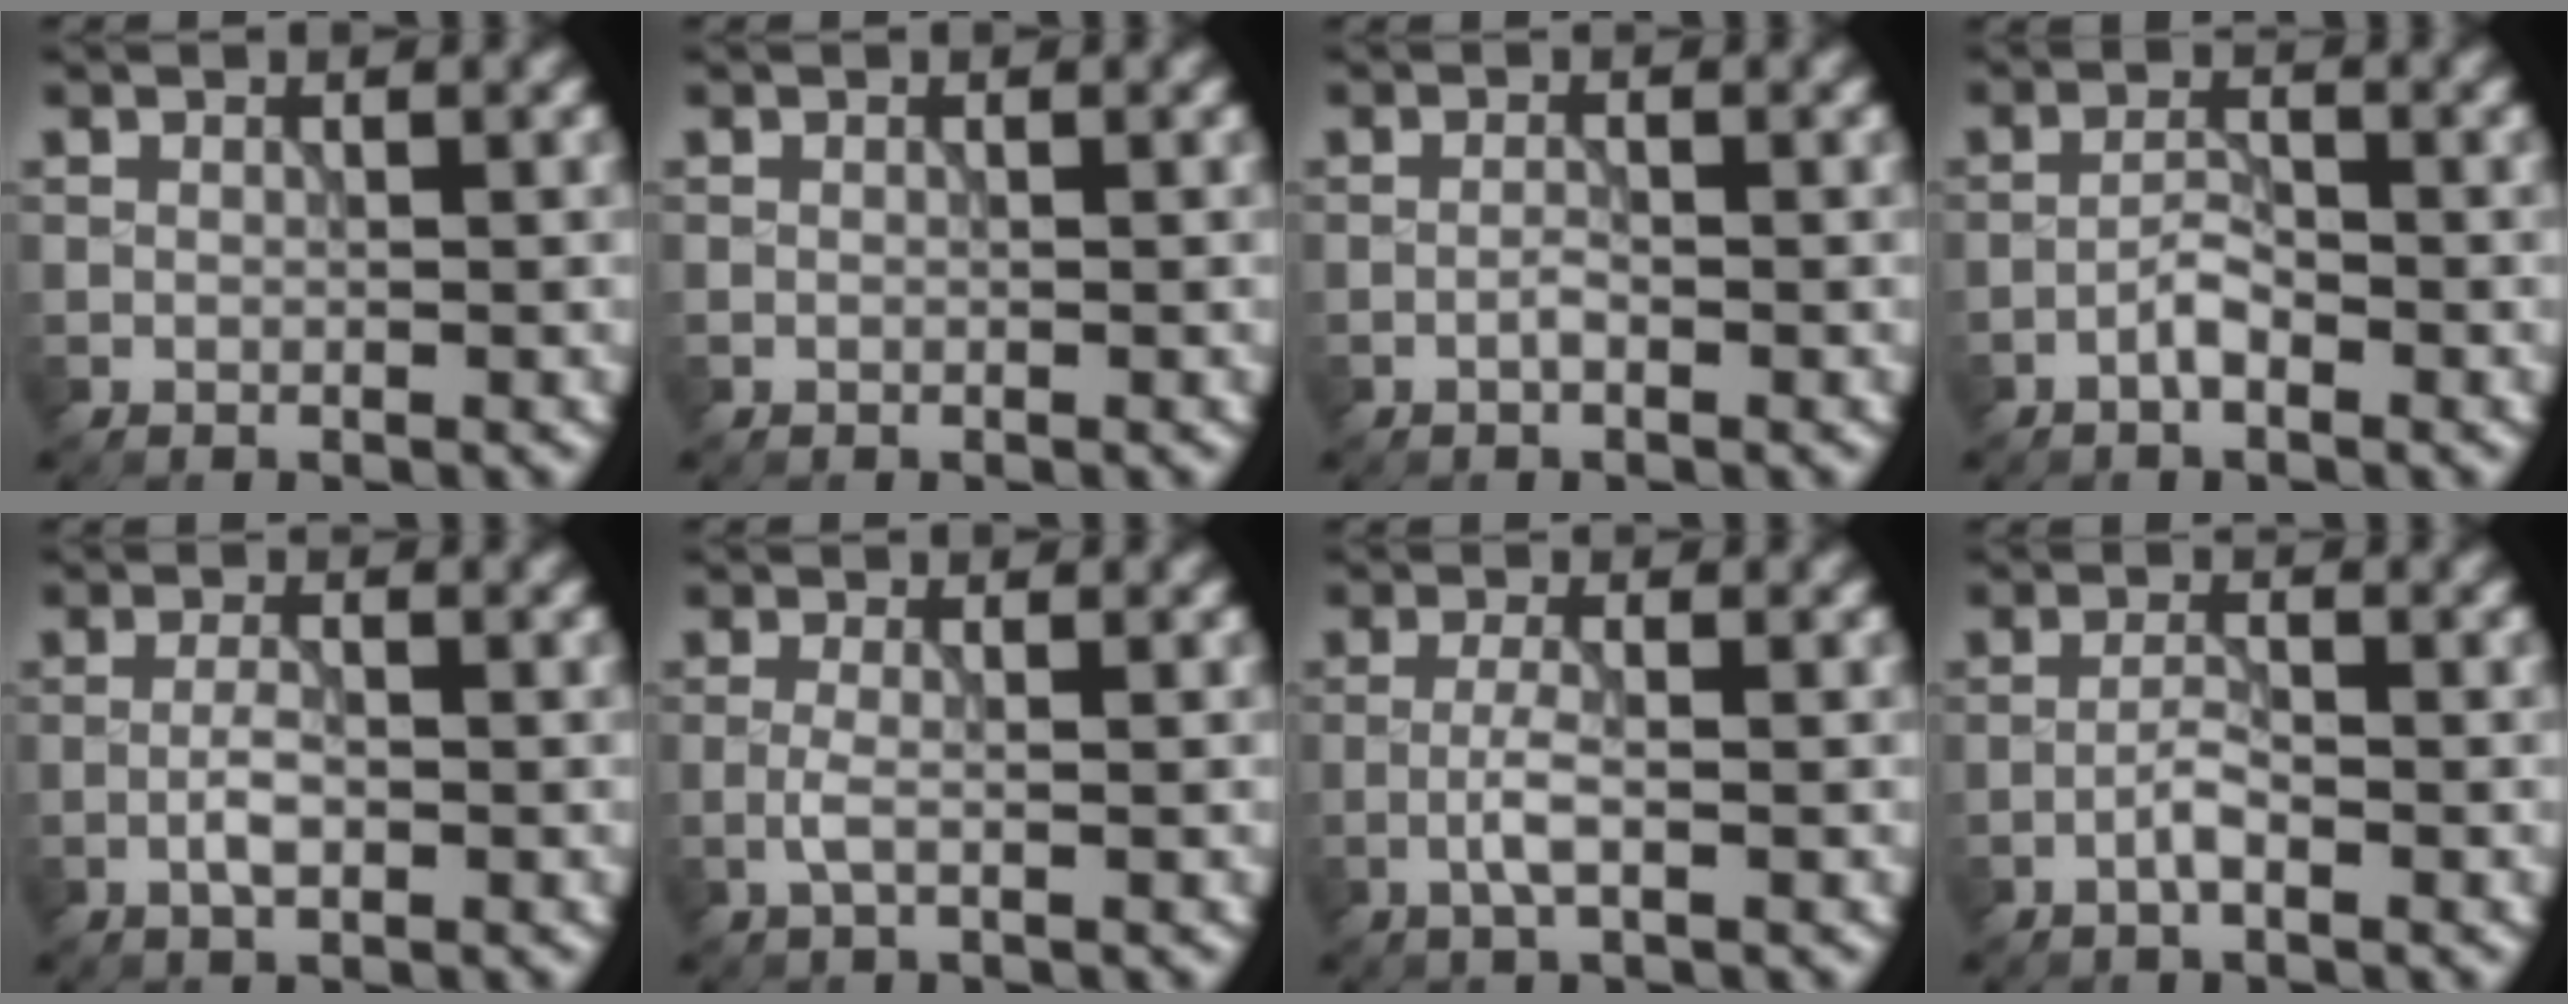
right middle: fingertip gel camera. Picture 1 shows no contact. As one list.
[{"total": 0.0}, {"total": 0.9, "force": [-0.5, 0.2, 0.7], "torque": [-0.014, 0.001, -0.010]}, {"total": 1.9, "force": [-1.2, 0.5, 1.4], "torque": [-0.028, 0.006, -0.027]}, {"total": 2.0, "force": [-0.7, 0.6, 1.8], "torque": [-0.036, 0.002, -0.018]}, {"total": 1.4, "force": [-0.4, 0.3, 1.3], "torque": [-0.030, 0.000, -0.013]}, {"total": 2.2, "force": [-0.8, 0.4, 2.0], "torque": [-0.042, 0.005, -0.020]}, {"total": 1.7, "force": [-1.0, 0.3, 1.4], "torque": [-0.027, 0.007, -0.022]}]